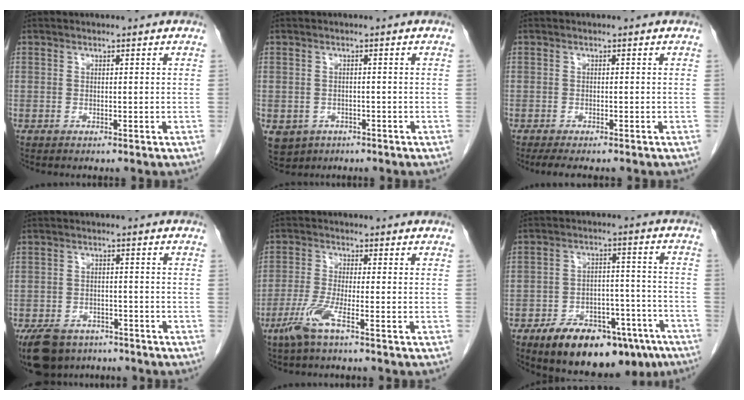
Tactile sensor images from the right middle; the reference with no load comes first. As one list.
[{"total": 5.7, "force": [-2.9, 4.7, 1.5], "torque": [-0.033, -0.001, -0.038]}, {"total": 5.2, "force": [-4.4, 1.2, 2.7], "torque": [-0.036, -0.012, -0.063]}, {"total": 10.1, "force": [-7.5, 5.6, 3.8], "torque": [-0.079, -0.006, -0.115]}, {"total": 3.8, "force": [-2.3, -0.1, 3.1], "torque": [-0.070, -0.009, -0.051]}, {"total": 17.8, "force": [-12.4, 7.6, 10.2], "torque": [-0.118, 0.029, -0.184]}]